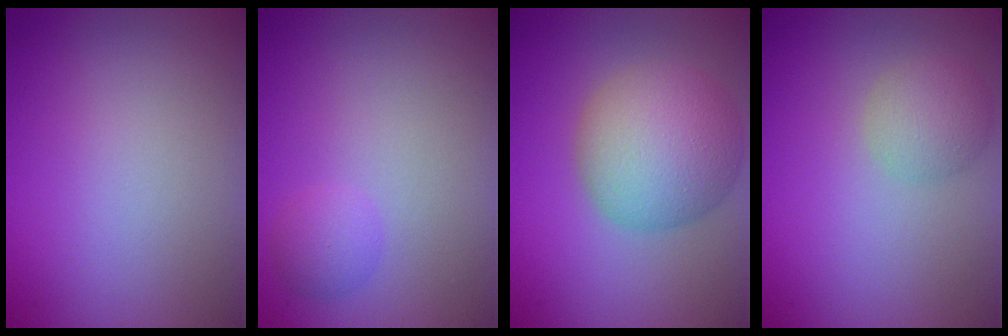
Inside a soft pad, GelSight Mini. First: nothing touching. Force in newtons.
{"total": 1.6, "press": 1.6, "slide": 0.1}
{"total": 8.0, "press": 8.0, "slide": 0.4}
{"total": 2.7, "press": 2.7, "slide": 0.1}